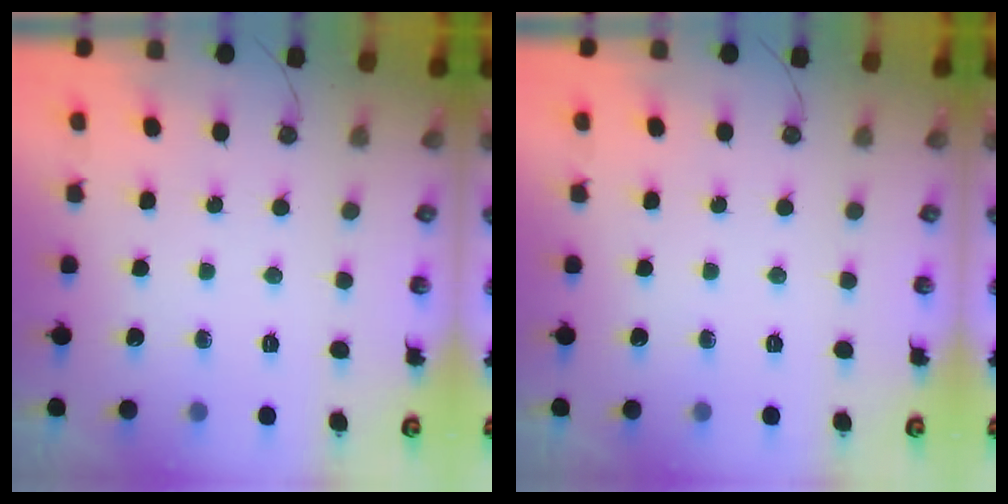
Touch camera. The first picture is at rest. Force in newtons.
{"total": 0.0}